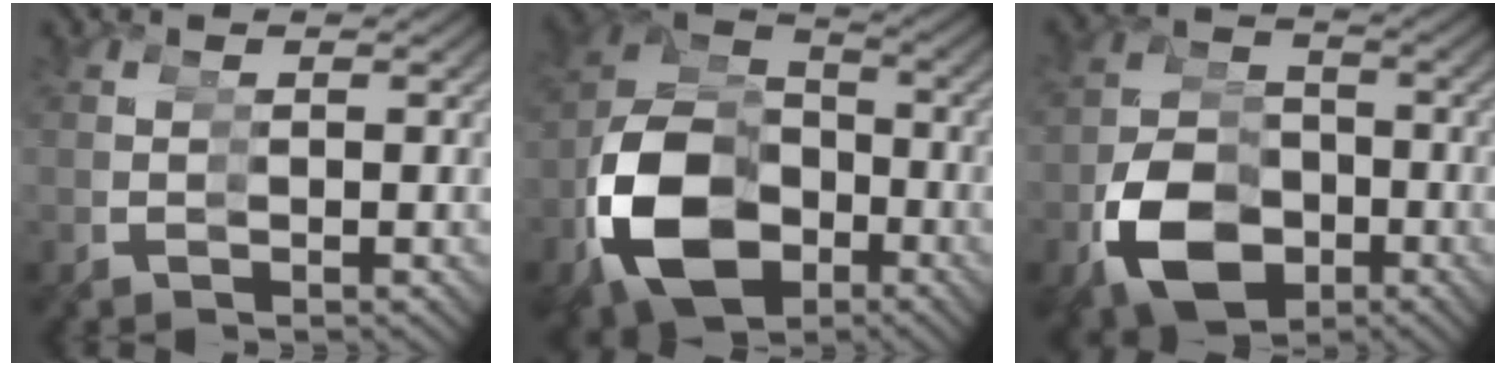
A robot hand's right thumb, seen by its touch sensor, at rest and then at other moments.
{"total": 13.9, "force": [-2.8, 10.2, 8.9], "torque": [-0.209, -0.044, -0.020]}
{"total": 10.2, "force": [-3.1, 8.1, 5.2], "torque": [-0.102, -0.037, -0.037]}